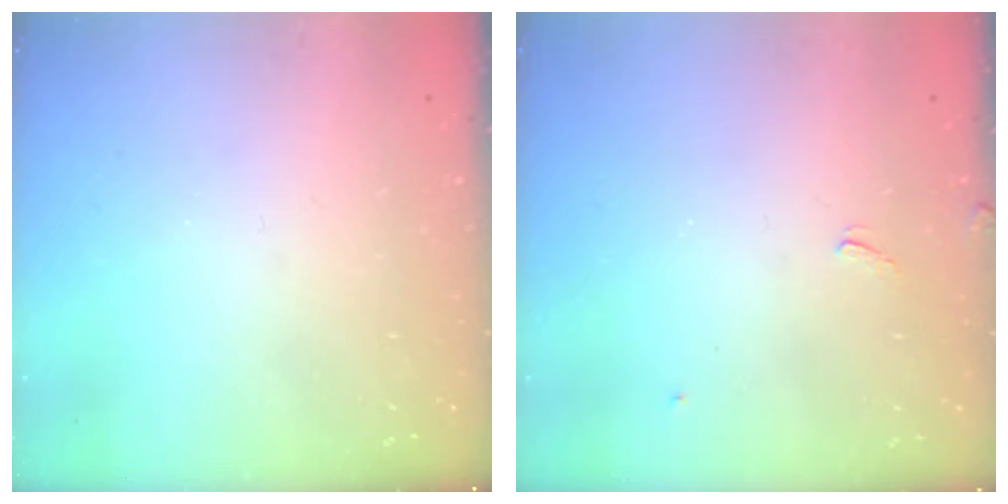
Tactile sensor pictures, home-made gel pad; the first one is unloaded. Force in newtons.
{"total": 3.3, "press": 3.3, "slide": 0.5}